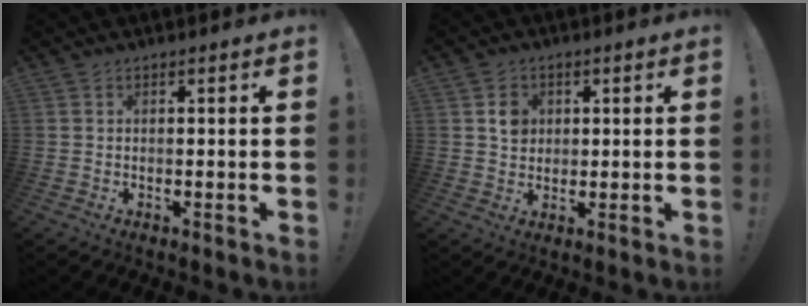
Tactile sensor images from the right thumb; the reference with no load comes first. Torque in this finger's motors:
{"motor_torque": [0.65, 0.95, 0.29, -0.35, -0.05]}